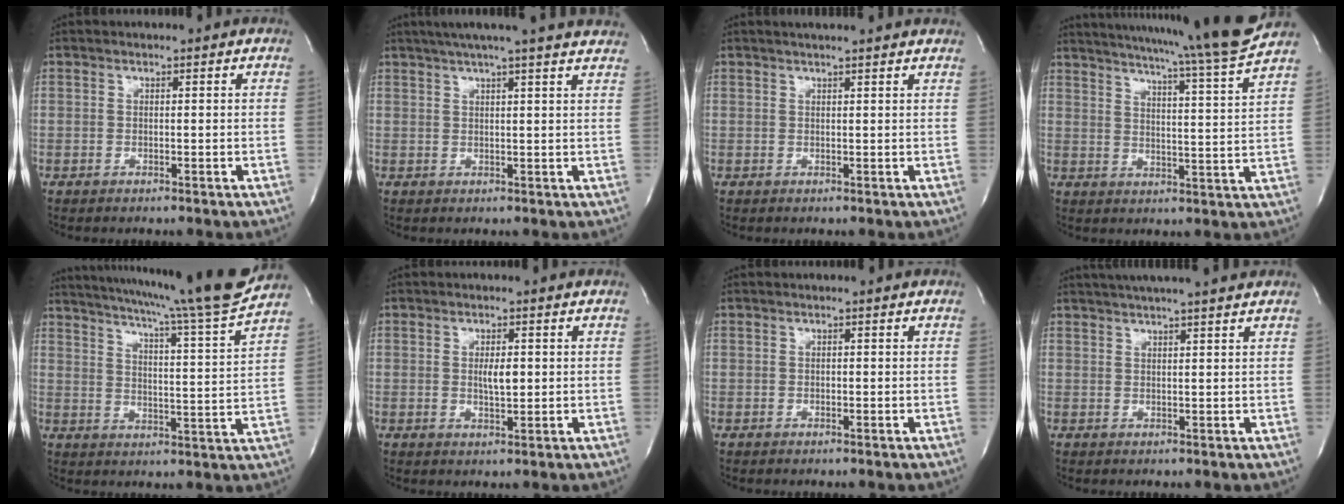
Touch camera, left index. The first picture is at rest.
{"total": 16.5, "force": [14.4, -0.4, 8.0], "torque": [-0.132, 0.015, 0.178]}
{"total": 6.8, "force": [6.0, 0.1, 3.1], "torque": [-0.050, 0.024, 0.067]}
{"total": 17.7, "force": [15.9, -2.6, 7.2], "torque": [-0.122, -0.067, 0.209]}
{"total": 18.9, "force": [16.7, -2.1, 8.6], "torque": [-0.143, -0.054, 0.223]}
{"total": 3.1, "force": [-0.1, 1.0, 2.9], "torque": [-0.050, -0.005, -0.001]}
{"total": 0.5, "force": [-0.4, 0.3, 0.2], "torque": [-0.004, -0.003, -0.008]}
{"total": 9.2, "force": [7.8, -0.2, 4.8], "torque": [-0.079, 0.022, 0.097]}